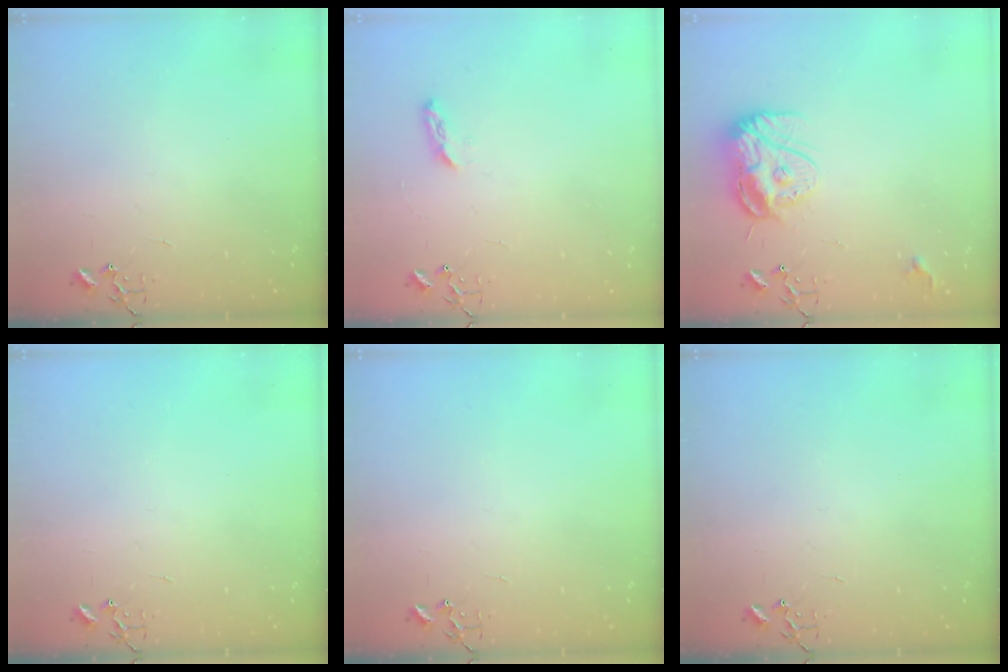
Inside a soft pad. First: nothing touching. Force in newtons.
{"total": 5.3, "press": 5.2, "slide": 0.6}
{"total": 12.4, "press": 12.4, "slide": 1.4}
{"total": 0.0}
{"total": 0.0}
{"total": 0.0}